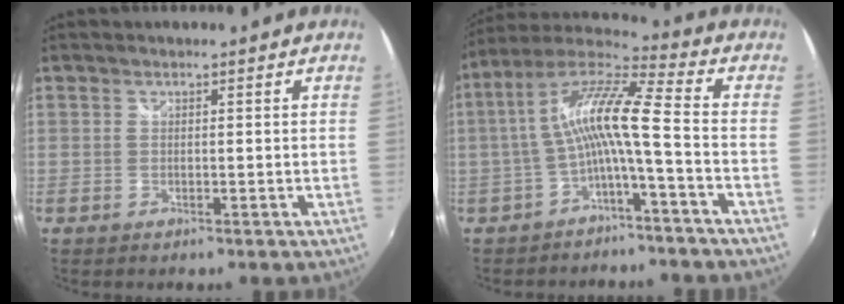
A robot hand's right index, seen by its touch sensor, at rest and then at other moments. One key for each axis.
{"total": 11.6, "fx": -2.4, "fy": 0.6, "fz": 11.3, "tx": -0.225, "ty": 0.018, "tz": -0.048}